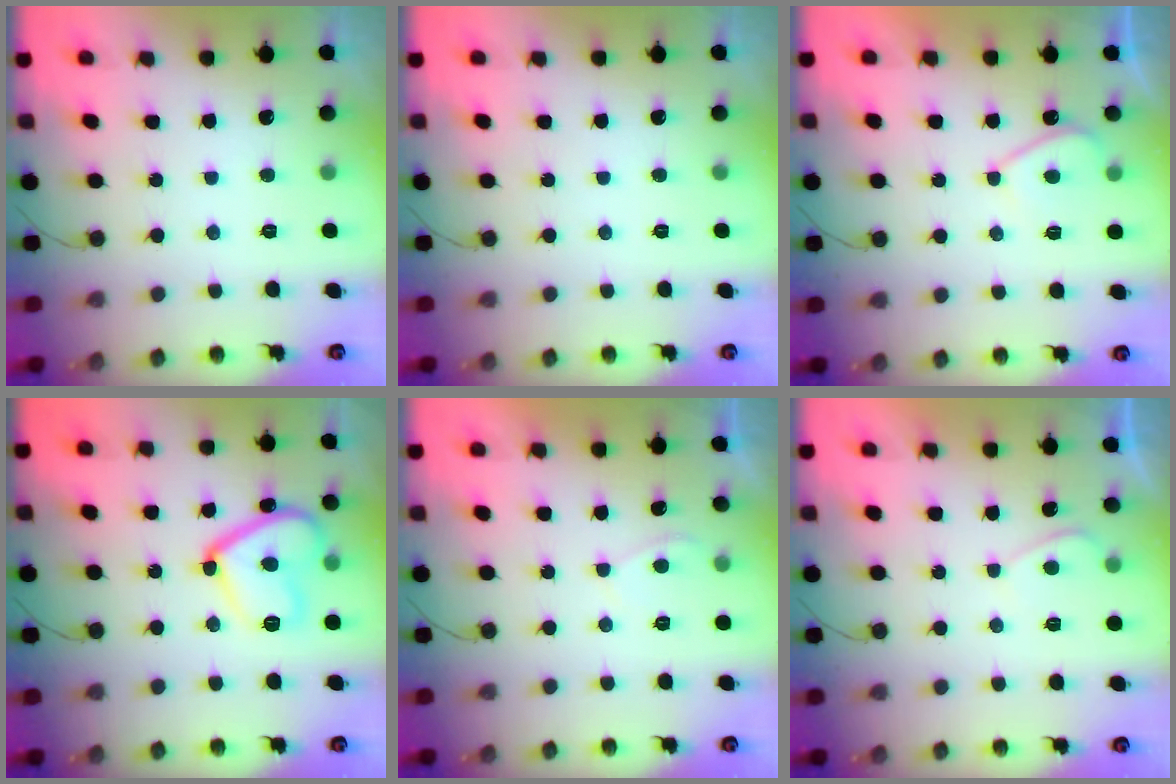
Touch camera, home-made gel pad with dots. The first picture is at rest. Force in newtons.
{"total": 0.0}
{"total": 3.6, "press": 3.6, "slide": 0.7}
{"total": 14.7, "press": 14.6, "slide": 1.2}
{"total": 1.4, "press": 1.2, "slide": 0.6}
{"total": 0.7, "press": 0.4, "slide": 0.5}